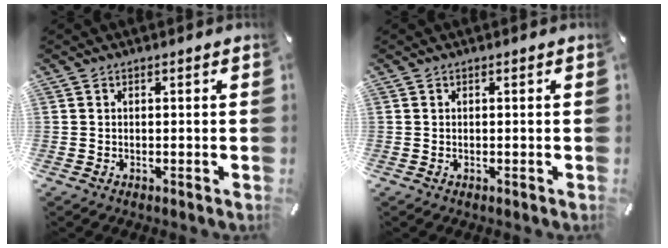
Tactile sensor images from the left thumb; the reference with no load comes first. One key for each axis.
{"total": 0.0}